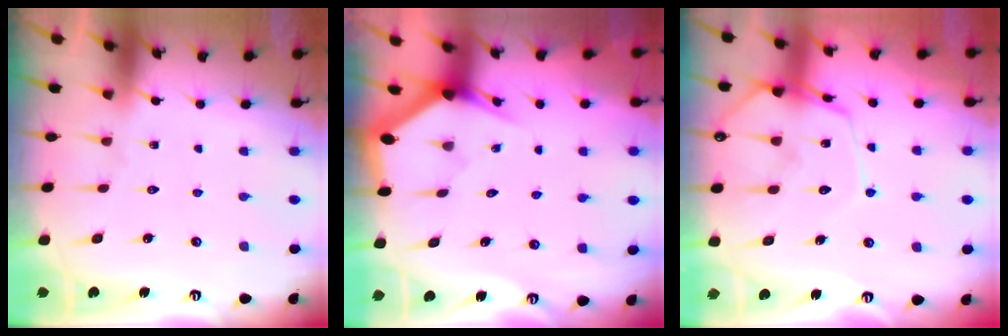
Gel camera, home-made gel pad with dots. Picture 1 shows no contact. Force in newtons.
{"total": 3.0, "press": 3.0, "slide": 0.0}
{"total": 10.5, "press": 10.5, "slide": 1.1}